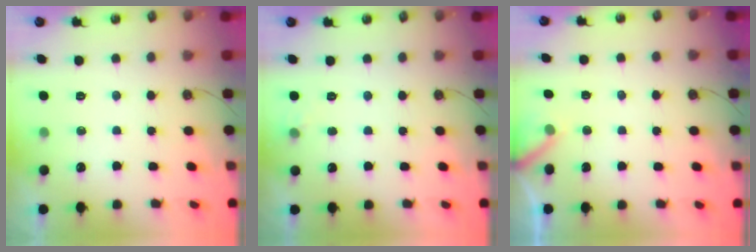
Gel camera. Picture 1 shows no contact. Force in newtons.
{"total": 5.1, "press": 5.1, "slide": 0.5}
{"total": 5.6, "press": 5.6, "slide": 0.1}